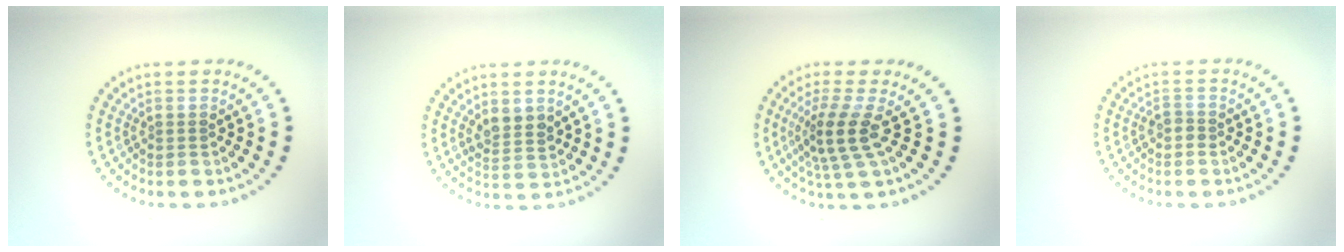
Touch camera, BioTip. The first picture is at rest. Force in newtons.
{"total": 2.1, "press": 2.0, "slide": 0.8}
{"total": 3.7, "press": 2.8, "slide": 2.4}
{"total": 1.1, "press": 0.9, "slide": 0.5}